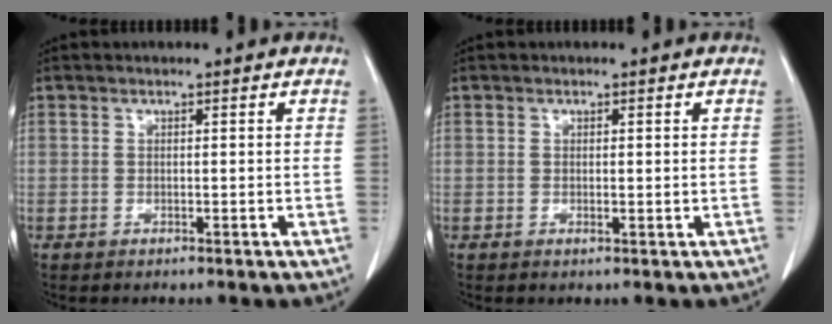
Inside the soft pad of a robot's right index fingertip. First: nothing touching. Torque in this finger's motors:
{"motor_torque": [-0.04, 0.00, -0.02, 0.01]}